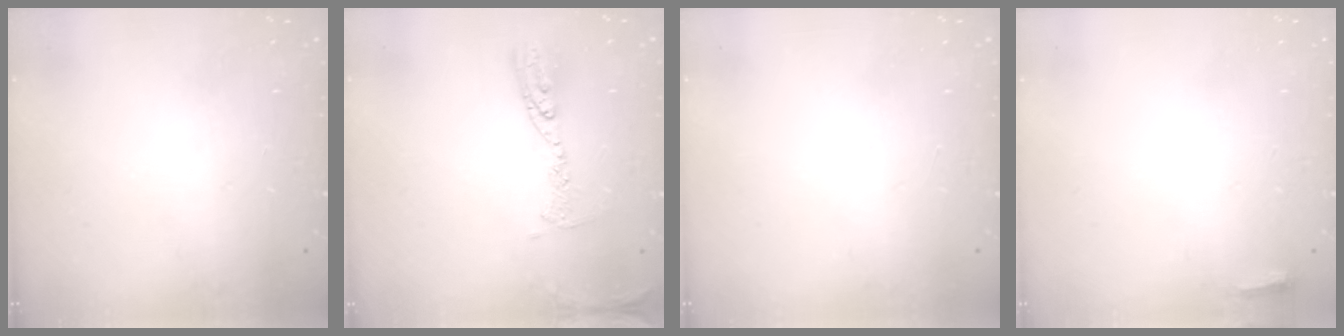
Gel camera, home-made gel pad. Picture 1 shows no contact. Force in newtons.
{"total": 9.5, "press": 9.4, "slide": 0.9}
{"total": 1.0, "press": 0.0, "slide": 1.0}
{"total": 2.7, "press": 2.6, "slide": 0.9}